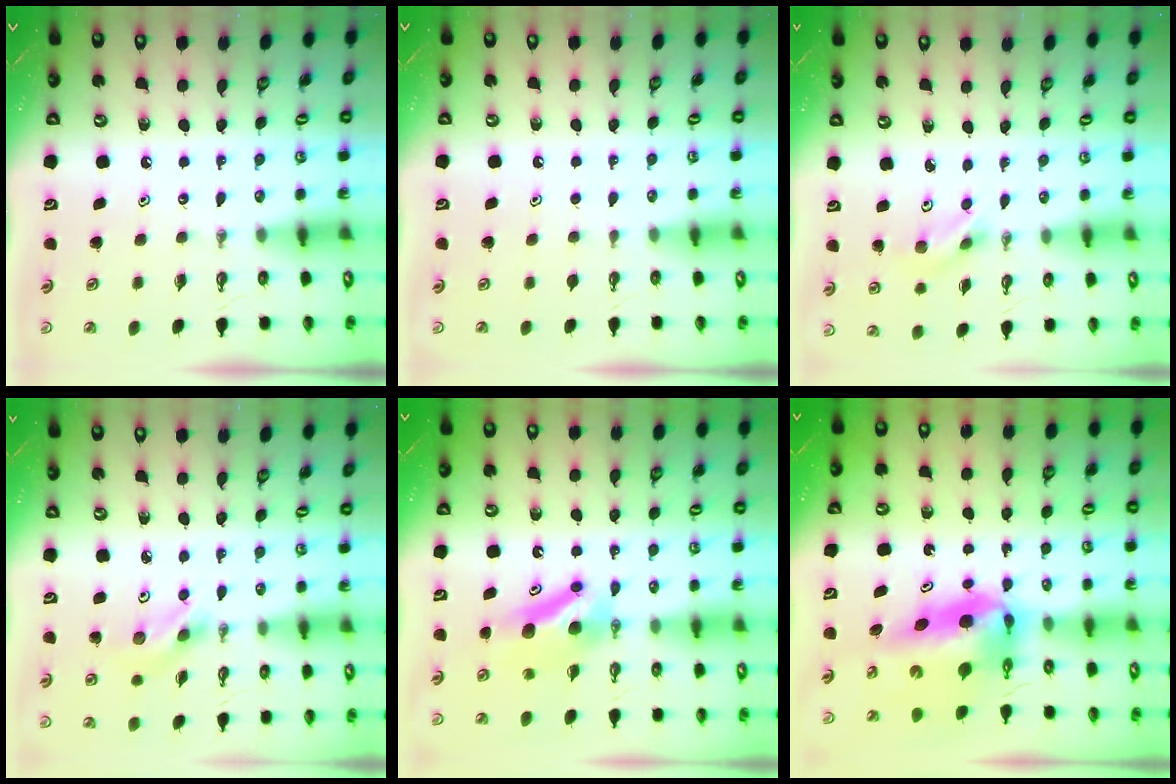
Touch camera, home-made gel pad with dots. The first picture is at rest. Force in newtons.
{"total": 1.2, "press": 0.5, "slide": 1.0}
{"total": 3.6, "press": 2.9, "slide": 2.1}
{"total": 4.1, "press": 4.1, "slide": 0.3}
{"total": 7.8, "press": 6.6, "slide": 4.1}
{"total": 8.4, "press": 8.3, "slide": 1.5}